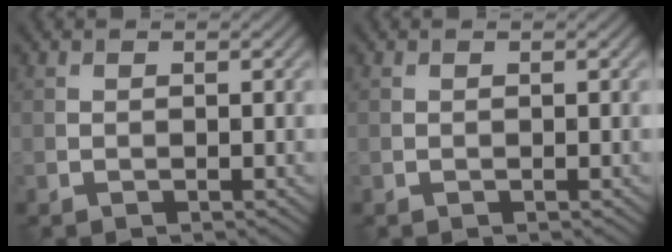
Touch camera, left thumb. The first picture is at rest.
{"total": 0.0}